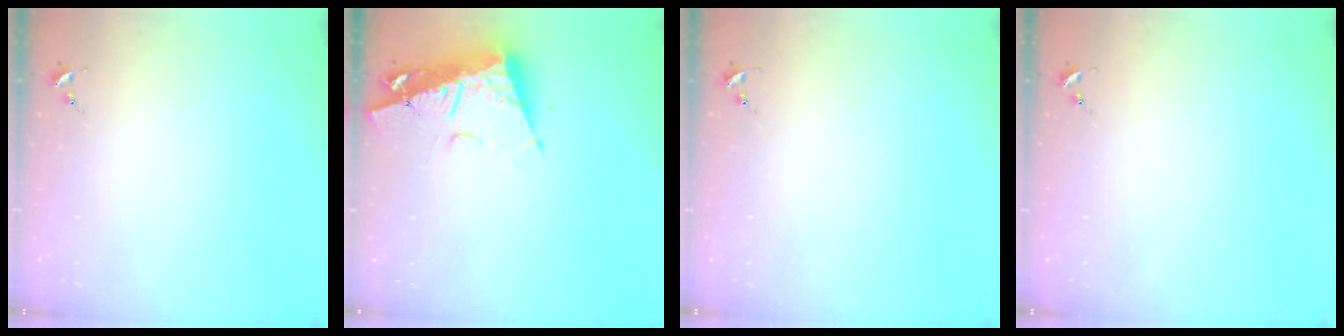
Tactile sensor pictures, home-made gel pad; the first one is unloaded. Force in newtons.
{"total": 12.0, "press": 11.9, "slide": 1.3}
{"total": 0.0}
{"total": 0.0}